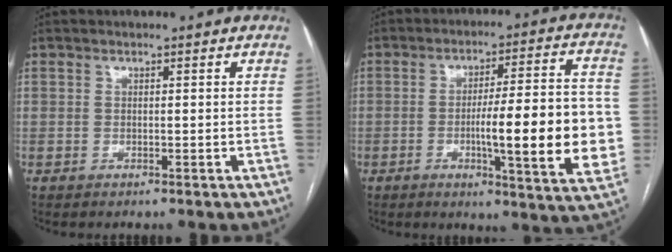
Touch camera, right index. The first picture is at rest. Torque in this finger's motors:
{"motor_torque": [1.07, 0.06, 0.44, 0.11]}